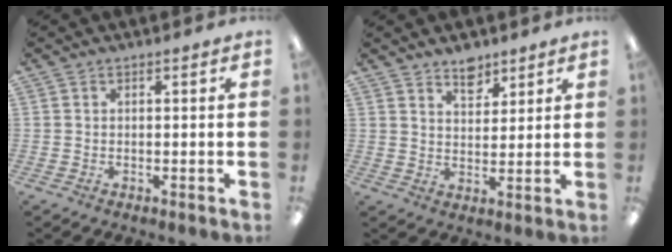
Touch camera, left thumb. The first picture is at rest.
{"total": 5.7, "force": [4.7, 2.8, 1.6], "torque": [-0.013, -0.029, 0.083]}